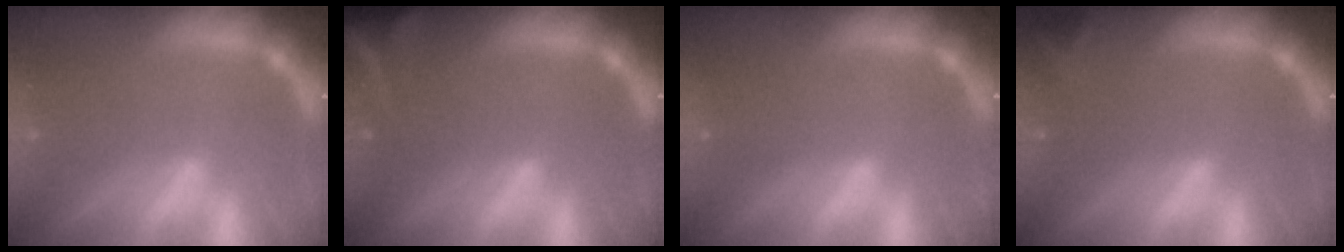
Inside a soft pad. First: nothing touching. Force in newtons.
{"total": 8.9}
{"total": 0.0}
{"total": 1.9}